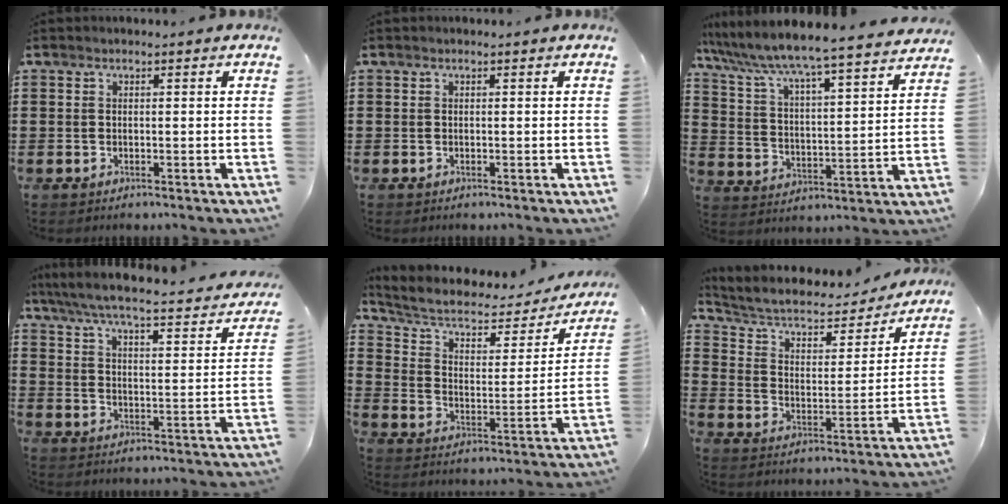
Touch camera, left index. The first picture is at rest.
{"total": 0.0}
{"total": 5.6, "force": [5.3, -0.6, 1.6], "torque": [-0.061, -0.049, 0.081]}
{"total": 5.1, "force": [4.5, 0.0, 2.3], "torque": [-0.068, -0.038, 0.069]}
{"total": 5.4, "force": [3.4, 2.8, 3.1], "torque": [-0.079, -0.019, 0.052]}
{"total": 4.9, "force": [3.9, 2.1, 2.1], "torque": [-0.062, -0.025, 0.059]}